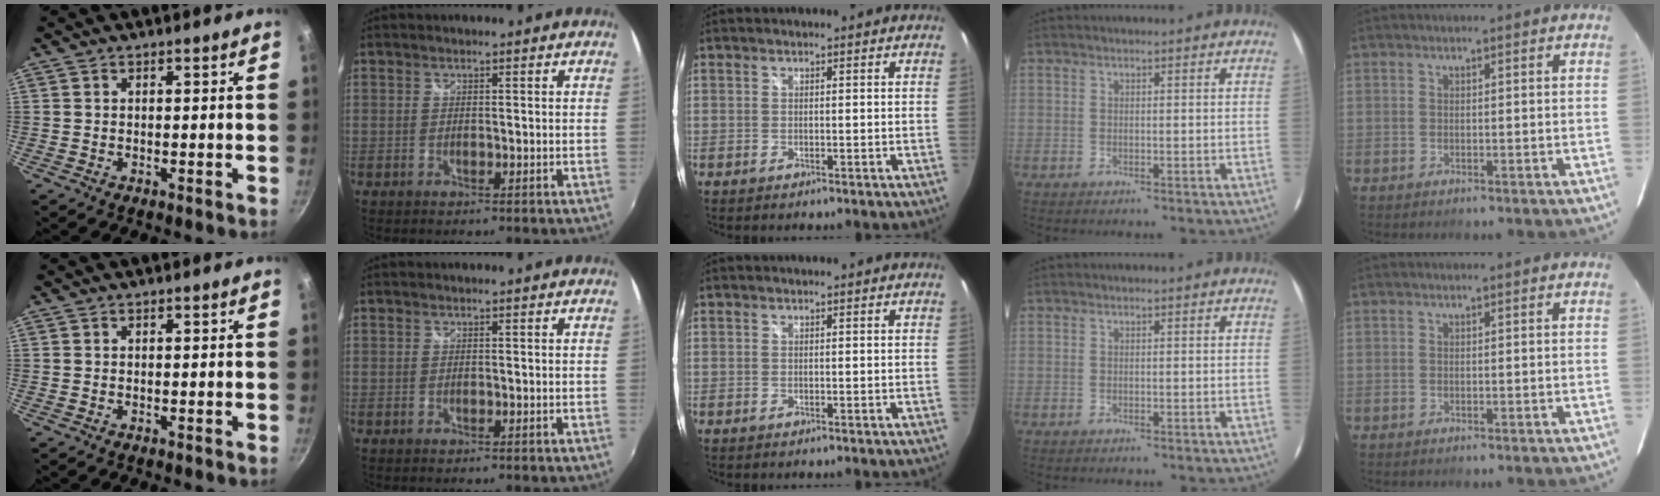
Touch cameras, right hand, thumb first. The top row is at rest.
{}